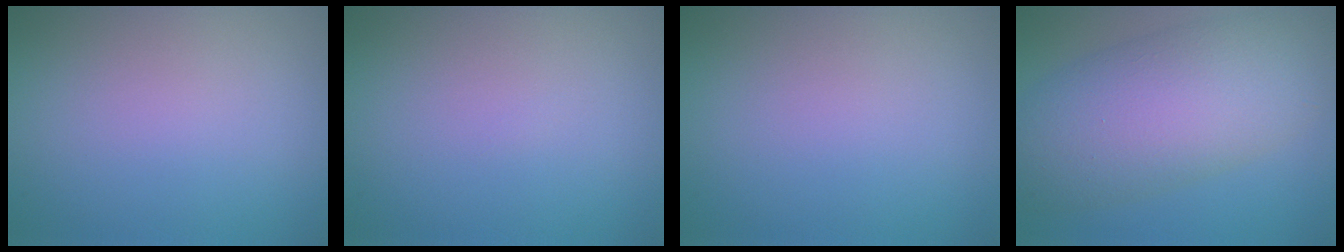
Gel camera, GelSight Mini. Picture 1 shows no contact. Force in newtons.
{"total": 0.0}
{"total": 0.0}
{"total": 10.0, "press": 10.0, "slide": 0.1}